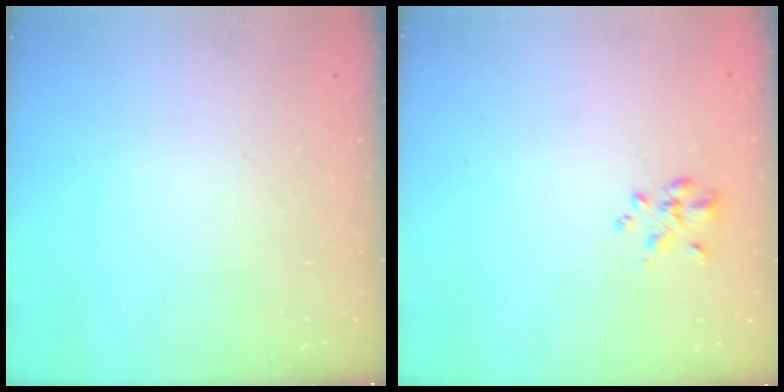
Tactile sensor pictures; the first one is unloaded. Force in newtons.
{"total": 2.4, "press": 2.3, "slide": 0.9}